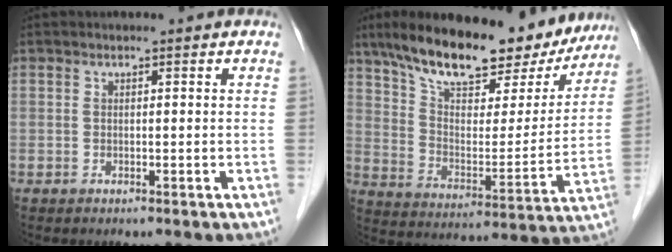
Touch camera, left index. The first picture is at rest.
{"total": 24.2, "force": [19.2, 7.8, 12.6], "torque": [-0.201, 0.011, 0.281]}